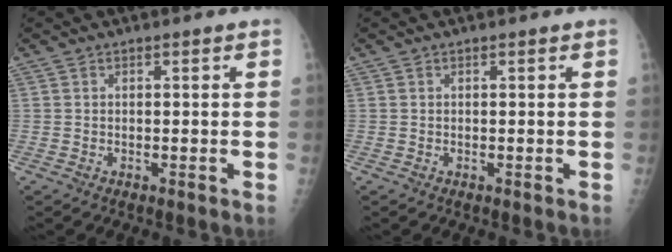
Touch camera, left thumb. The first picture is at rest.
{"total": 0.0}